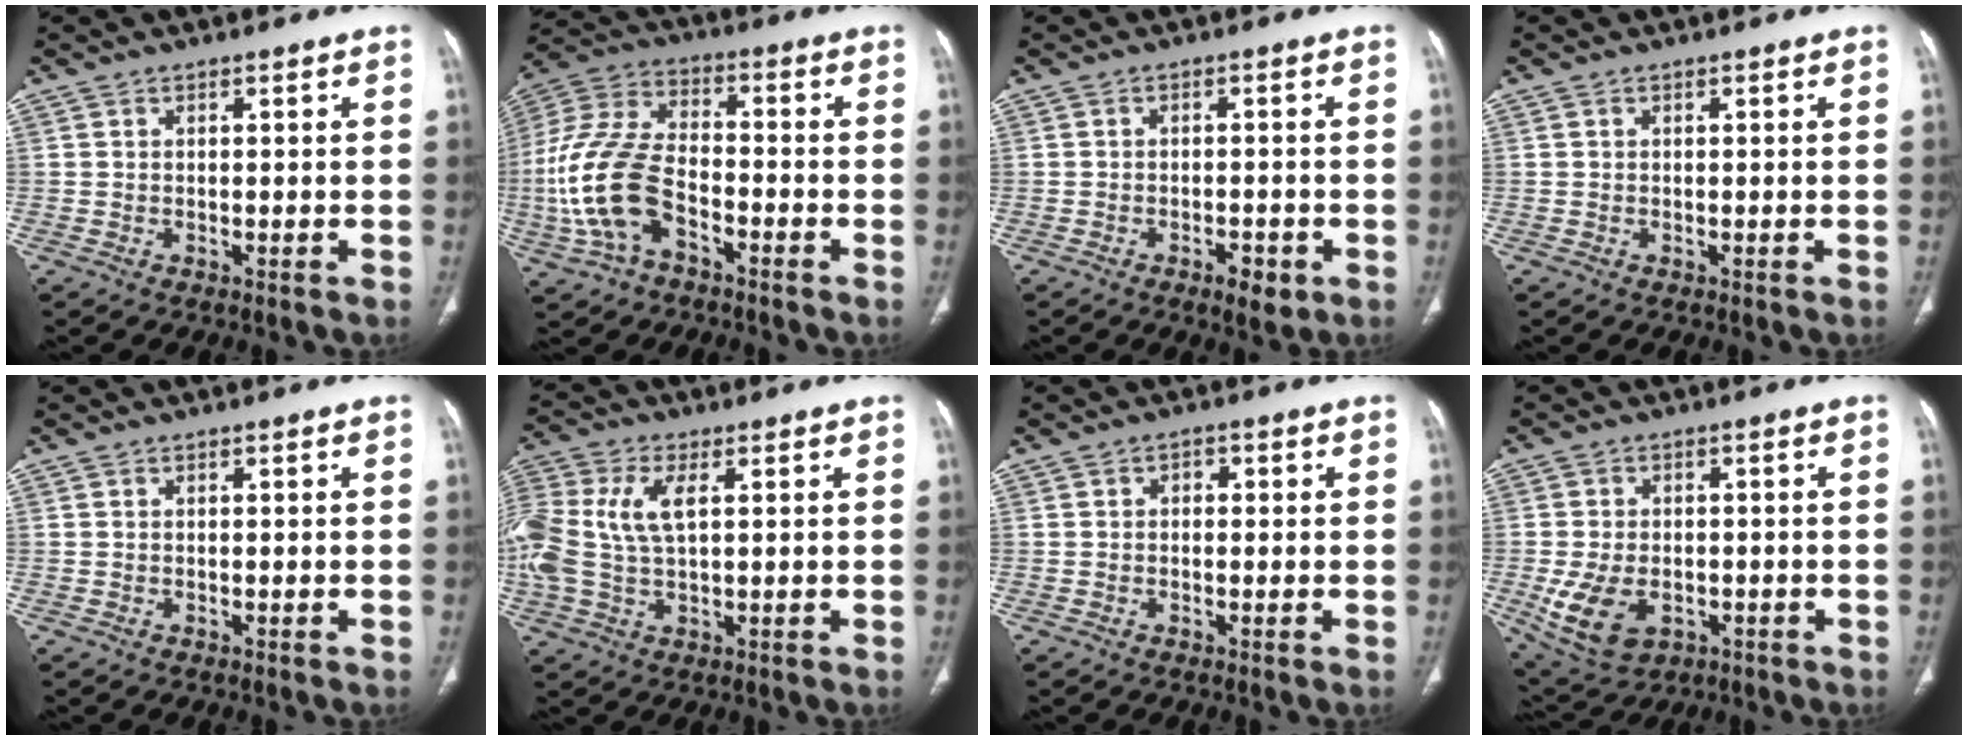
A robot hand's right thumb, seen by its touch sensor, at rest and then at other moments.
{"total": 16.4, "force": [-5.3, 9.3, 12.4], "torque": [-0.270, 0.031, -0.105]}
{"total": 4.0, "force": [-2.0, 1.8, 3.0], "torque": [-0.038, 0.005, -0.026]}
{"total": 0.0}
{"total": 0.0}
{"total": 14.2, "force": [2.6, 7.9, 11.6], "torque": [-0.294, 0.014, 0.048]}
{"total": 1.6, "force": [0.1, 1.3, 0.9], "torque": [-0.003, 0.005, -0.004]}
{"total": 9.2, "force": [-2.5, 6.1, 6.4], "torque": [-0.122, 0.002, -0.030]}